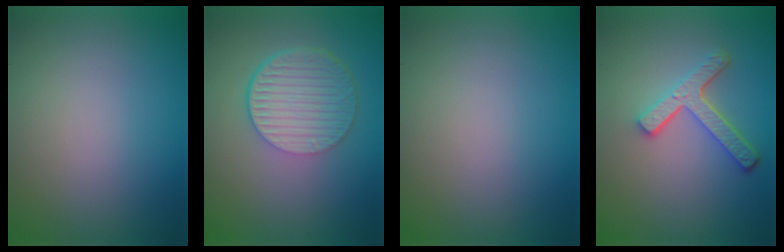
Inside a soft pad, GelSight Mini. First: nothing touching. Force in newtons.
{"total": 6.5, "press": 4.5, "slide": 4.8}
{"total": 0.0}
{"total": 4.2, "press": 3.3, "slide": 2.6}